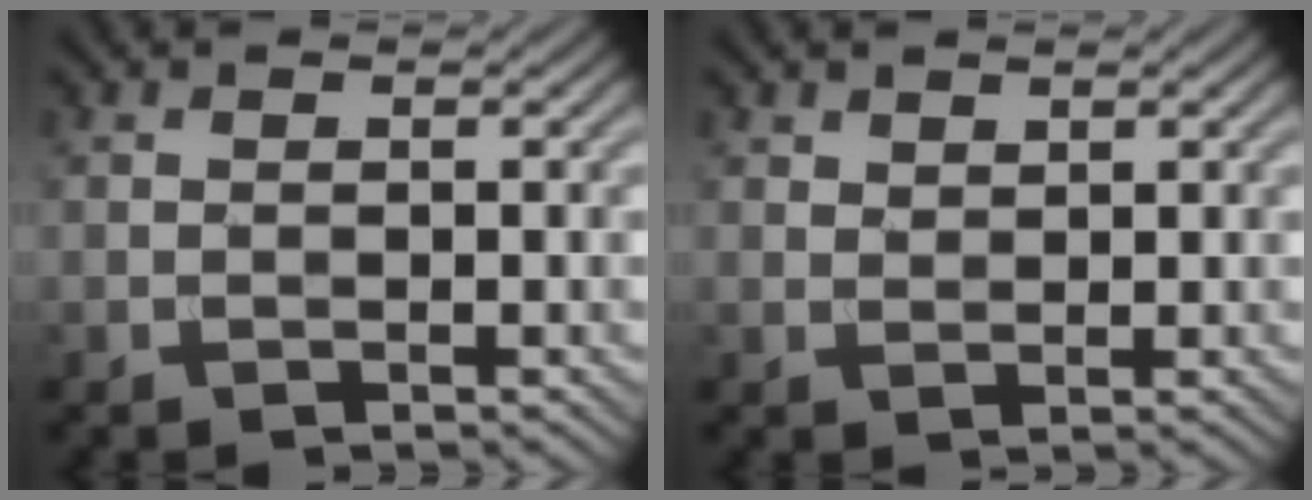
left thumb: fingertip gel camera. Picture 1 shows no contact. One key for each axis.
{"total": 1.3, "fx": 1.1, "fy": 0.6, "fz": 0.4, "tx": -0.010, "ty": -0.001, "tz": 0.026}